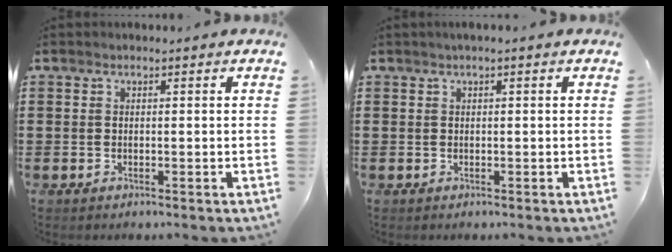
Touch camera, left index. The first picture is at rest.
{"total": 0.6, "force": [0.1, 0.0, 0.6], "torque": [-0.009, -0.003, 0.002]}